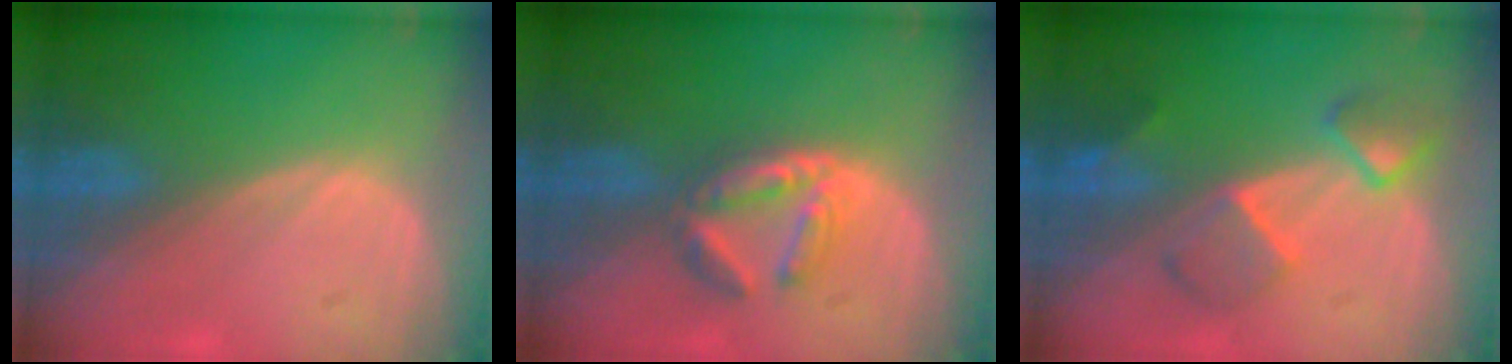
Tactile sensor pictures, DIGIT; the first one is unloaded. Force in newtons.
{"total": 5.3, "press": 5.3, "slide": 0.8}
{"total": 5.8, "press": 5.8, "slide": 0.2}